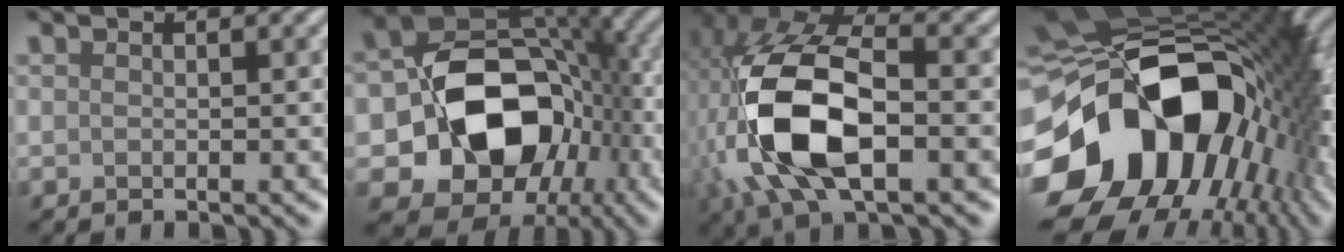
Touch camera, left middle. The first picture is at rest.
{"total": 13.1, "force": [-2.4, 10.0, 8.1], "torque": [-0.118, -0.009, -0.035]}
{"total": 12.2, "force": [-1.9, 6.1, 10.4], "torque": [-0.230, 0.002, -0.038]}
{"total": 18.9, "force": [-3.1, 13.4, 13.0], "torque": [-0.258, -0.034, -0.033]}